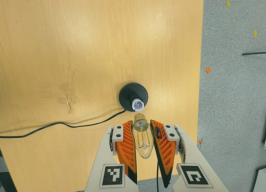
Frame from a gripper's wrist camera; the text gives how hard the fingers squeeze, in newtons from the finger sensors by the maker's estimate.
{"total": 21.5, "left": 23.3, "right": 19.6}